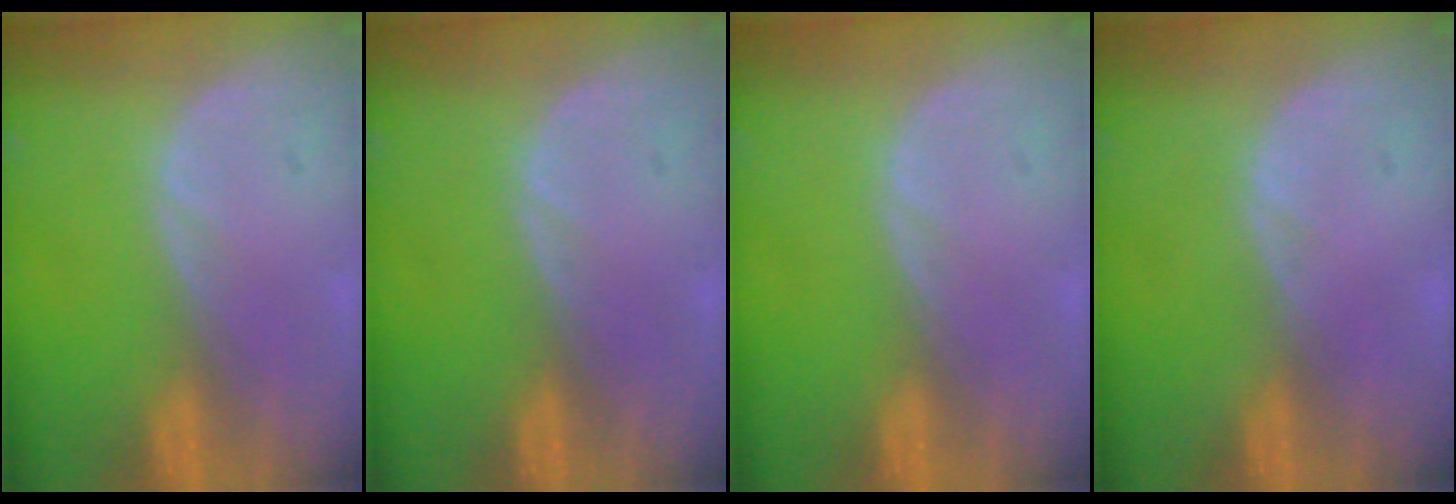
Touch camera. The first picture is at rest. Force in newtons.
{"total": 0.0}
{"total": 0.0}
{"total": 0.0}